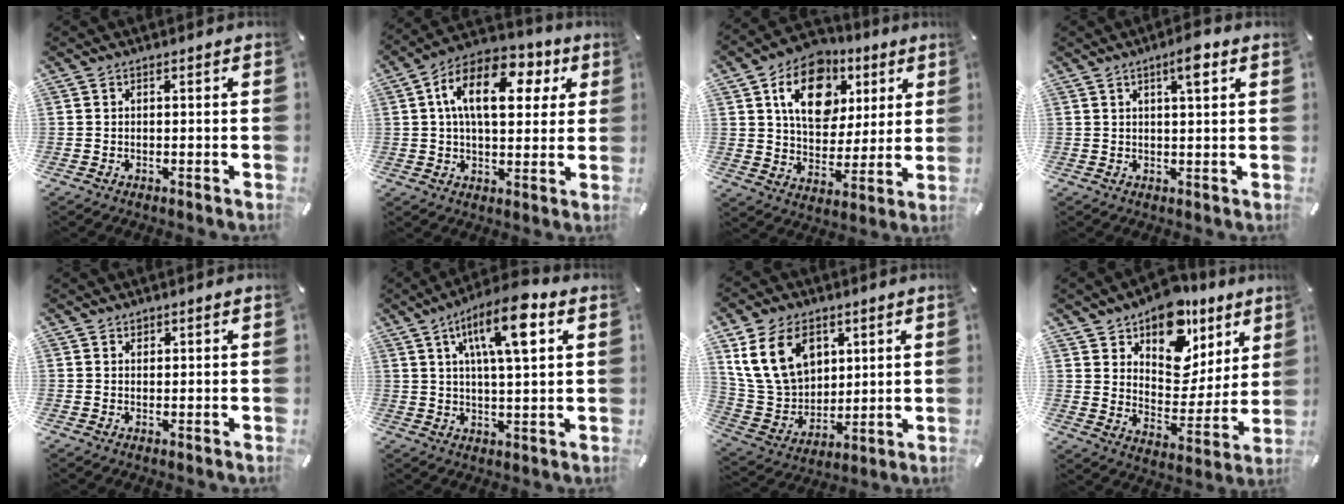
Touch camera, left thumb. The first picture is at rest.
{"total": 15.8, "force": [5.1, 9.3, 11.7], "torque": [-0.194, -0.005, 0.087]}
{"total": 16.2, "force": [6.9, 11.9, 8.6], "torque": [-0.131, -0.019, 0.126]}
{"total": 4.7, "force": [2.4, 0.7, 4.0], "torque": [-0.066, -0.002, 0.035]}
{"total": 0.9, "force": [0.8, 0.4, 0.0], "torque": [-0.001, -0.002, 0.016]}
{"total": 13.3, "force": [5.8, 3.6, 11.4], "torque": [-0.192, -0.007, 0.094]}
{"total": 16.2, "force": [6.9, 11.9, 8.6], "torque": [-0.197, -0.013, 0.134]}
{"total": 15.1, "force": [10.7, 9.2, 5.5], "torque": [-0.074, -0.096, 0.188]}